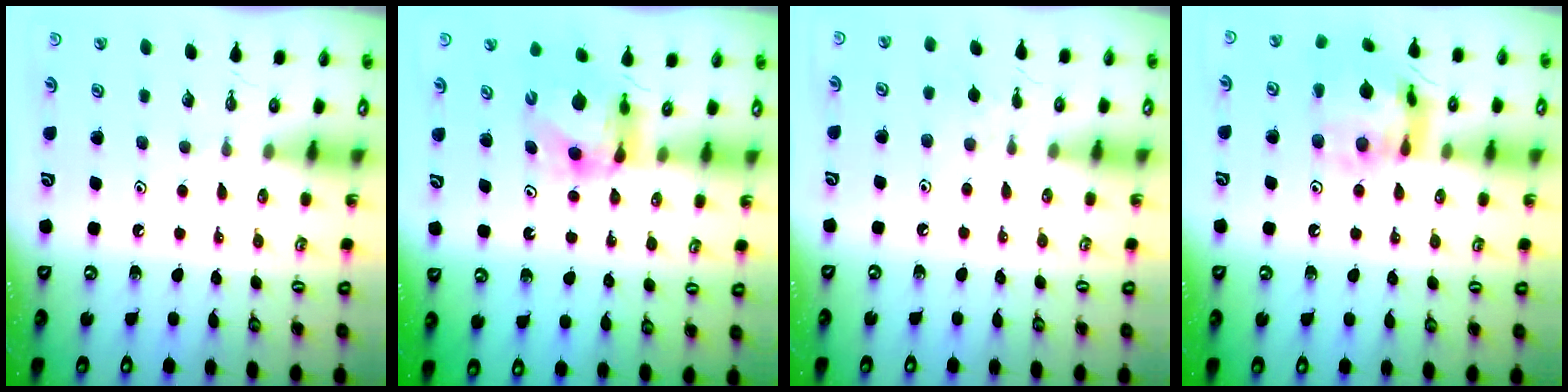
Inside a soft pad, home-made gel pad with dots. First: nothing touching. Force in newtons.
{"total": 5.7, "press": 5.6, "slide": 0.6}
{"total": 3.4, "press": 3.4, "slide": 0.5}
{"total": 15.4, "press": 15.3, "slide": 1.6}